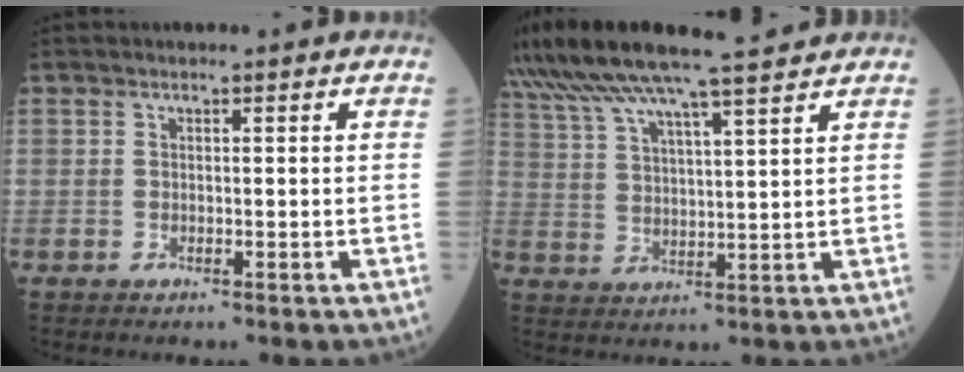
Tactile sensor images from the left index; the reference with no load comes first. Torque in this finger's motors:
{"motor_torque": [1.04, -1.10, 0.43, 0.19]}